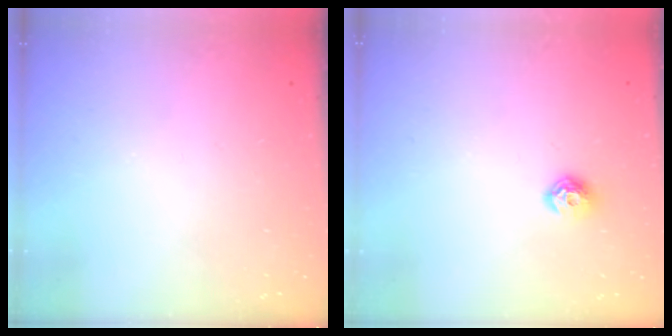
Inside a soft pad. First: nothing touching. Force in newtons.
{"total": 8.0, "press": 8.0, "slide": 1.0}